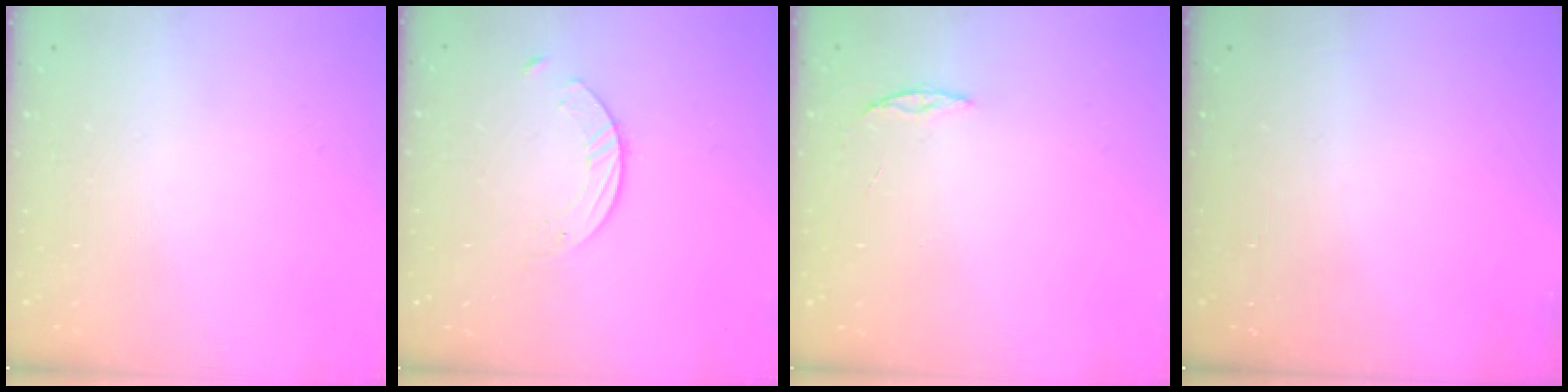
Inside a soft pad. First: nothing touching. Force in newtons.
{"total": 1.4, "press": 1.4, "slide": 0.2}
{"total": 2.4, "press": 2.4, "slide": 0.2}
{"total": 0.0}